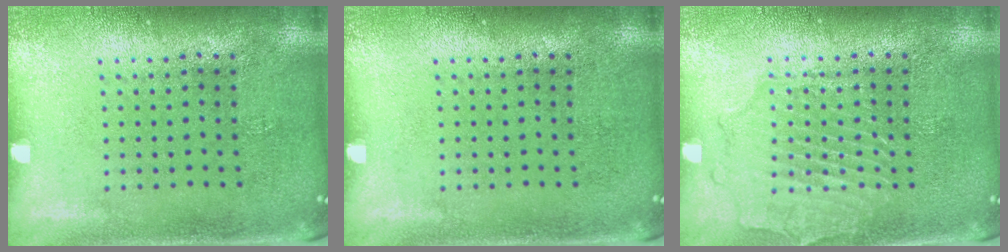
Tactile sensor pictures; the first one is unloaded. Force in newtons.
{"total": 0.0}
{"total": 2.1, "press": 2.1, "slide": 0.2}